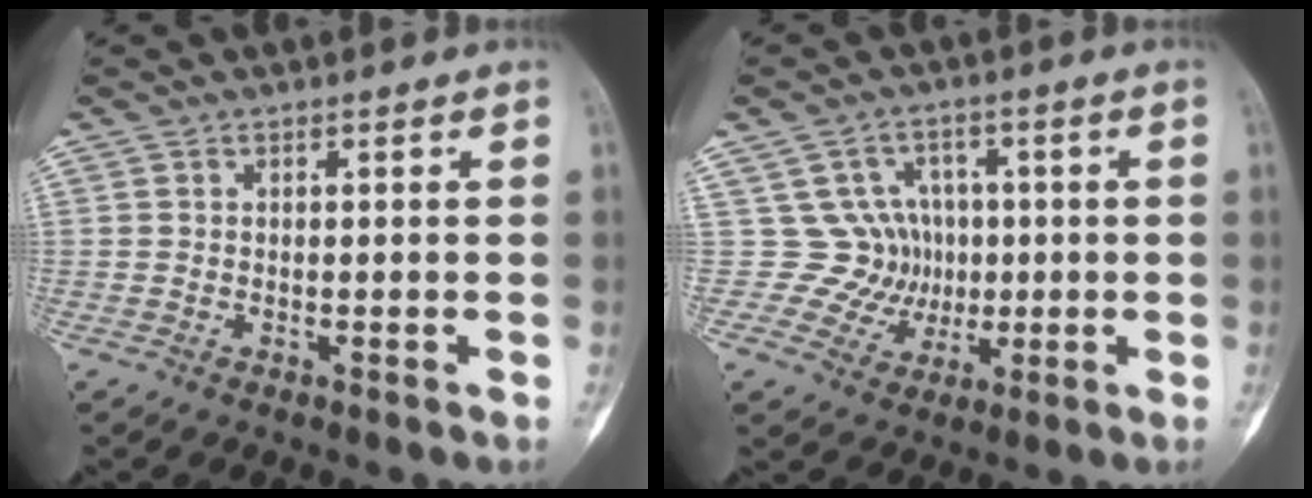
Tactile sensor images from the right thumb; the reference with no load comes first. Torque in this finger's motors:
{"motor_torque": [-0.21, 0.31, 0.04, 0.10, -0.10]}